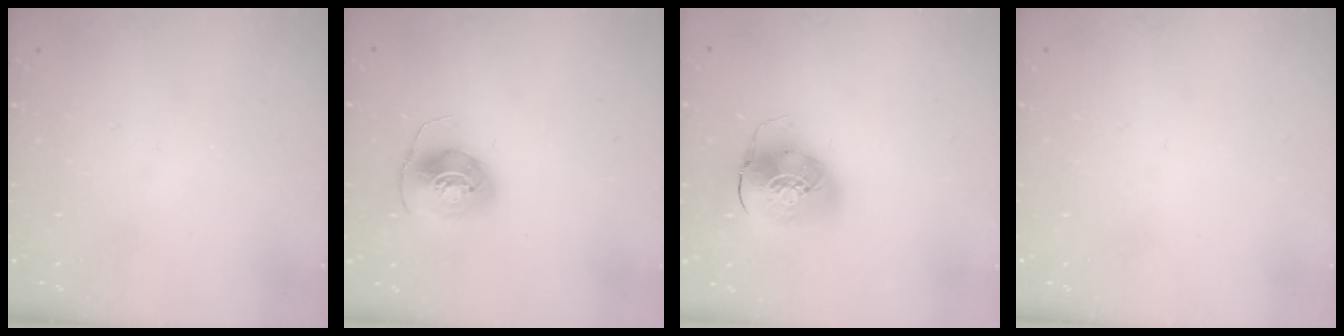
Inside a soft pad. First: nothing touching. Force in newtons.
{"total": 8.3, "press": 8.3, "slide": 0.4}
{"total": 10.5, "press": 10.4, "slide": 1.8}
{"total": 0.7, "press": 0.7, "slide": 0.3}